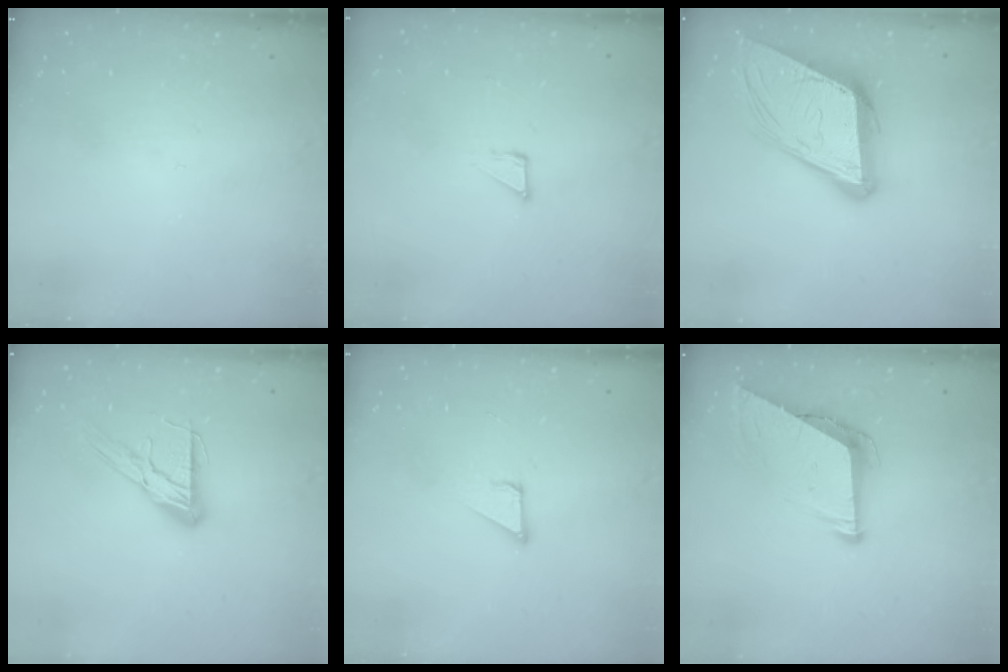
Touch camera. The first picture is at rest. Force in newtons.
{"total": 2.6, "press": 2.6, "slide": 0.1}
{"total": 15.8, "press": 15.2, "slide": 4.2}
{"total": 12.3, "press": 12.3, "slide": 1.0}
{"total": 3.2, "press": 3.2, "slide": 0.2}
{"total": 7.8, "press": 7.8, "slide": 0.9}